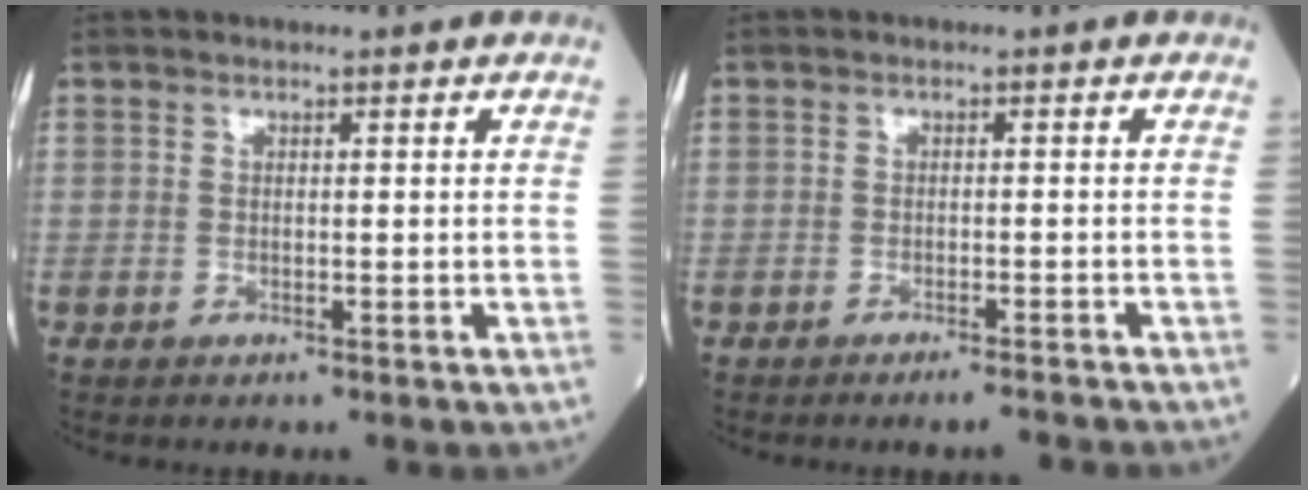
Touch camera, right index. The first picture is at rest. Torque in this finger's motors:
{"motor_torque": [-0.15, -0.09, -0.07, -0.03]}